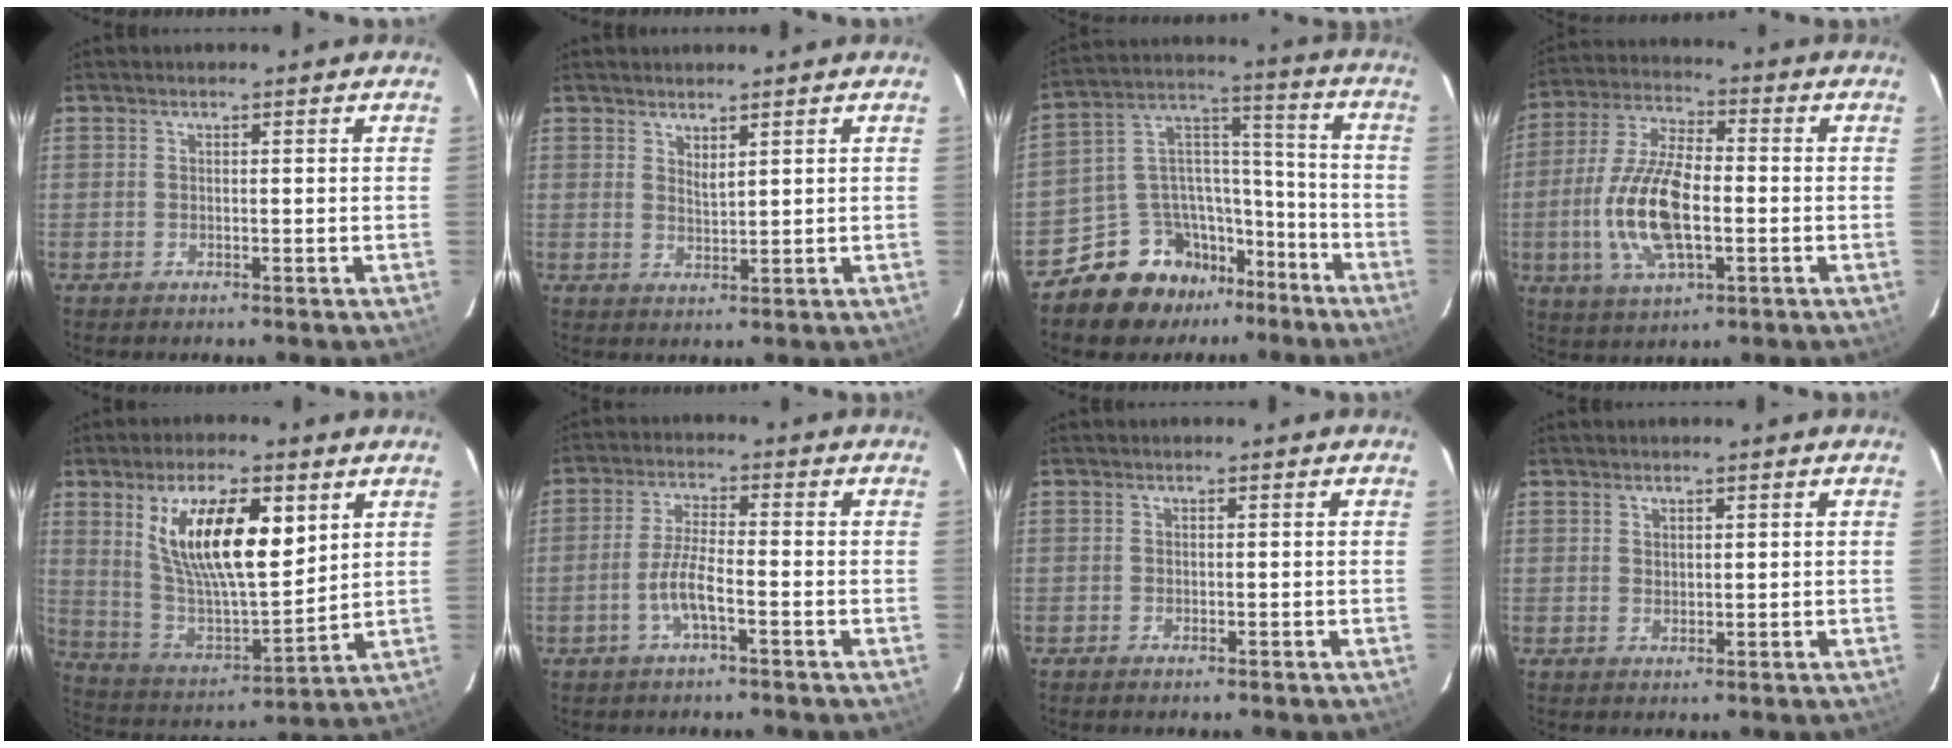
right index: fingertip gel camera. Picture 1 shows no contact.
{"total": 2.1, "force": [1.8, 0.5, 1.1], "torque": [-0.018, -0.002, 0.031]}
{"total": 15.0, "force": [-11.2, 8.9, 4.4], "torque": [-0.094, 0.069, -0.178]}
{"total": 15.0, "force": [-2.9, 6.3, 13.3], "torque": [-0.282, -0.002, -0.054]}
{"total": 18.0, "force": [7.1, 6.3, 15.3], "torque": [-0.274, -0.001, 0.138]}
{"total": 5.3, "force": [-2.5, 0.8, 4.6], "torque": [-0.097, 0.001, -0.048]}
{"total": 0.6, "force": [-0.4, 0.3, 0.2], "torque": [-0.005, -0.002, -0.009]}
{"total": 1.2, "force": [0.9, 0.7, 0.4], "torque": [-0.004, 0.002, 0.017]}